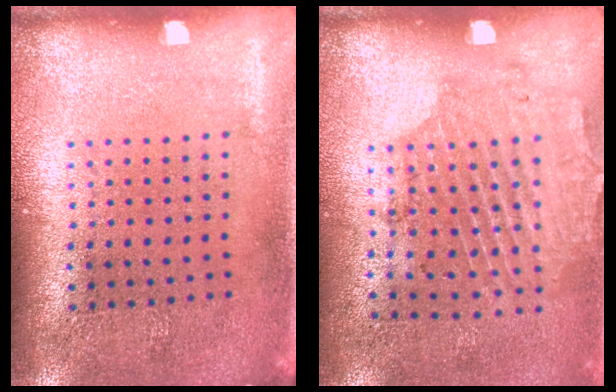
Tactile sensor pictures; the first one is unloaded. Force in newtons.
{"total": 1.7, "press": 1.2, "slide": 1.2}